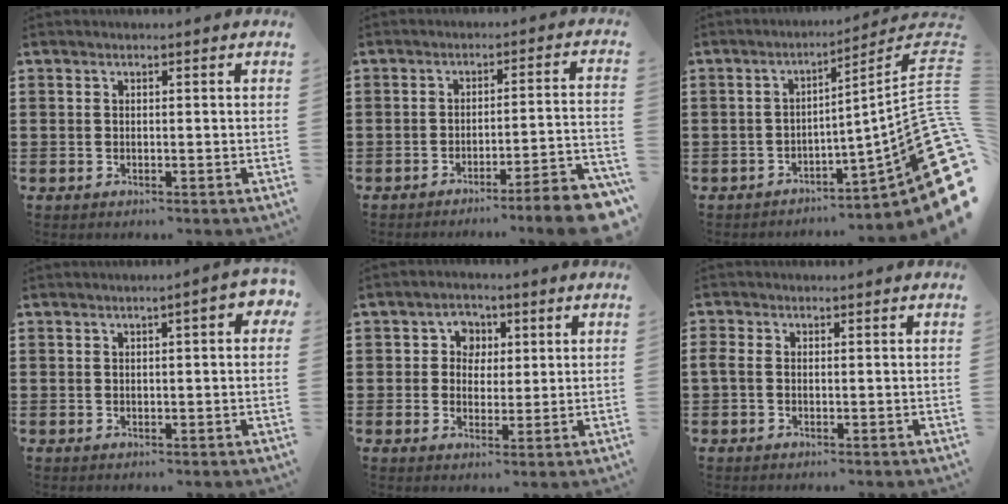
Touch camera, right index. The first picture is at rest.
{"total": 5.6, "force": [-4.6, -0.5, 3.2], "torque": [-0.049, -0.014, -0.090]}
{"total": 13.5, "force": [-3.8, 4.1, 12.3], "torque": [-0.153, -0.012, -0.059]}
{"total": 2.1, "force": [0.3, 0.3, 2.0], "torque": [-0.029, -0.001, 0.002]}
{"total": 3.5, "force": [0.8, 3.2, 1.2], "torque": [-0.032, 0.009, 0.008]}
{"total": 1.2, "force": [-0.4, 0.5, 0.9], "torque": [-0.026, -0.005, -0.011]}